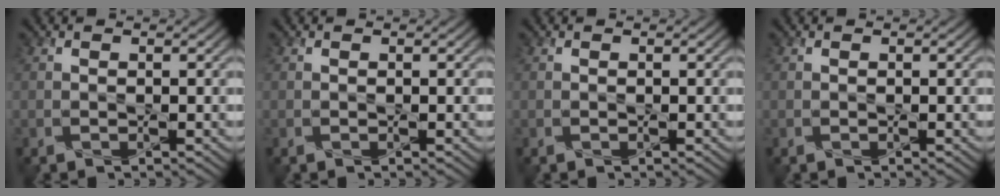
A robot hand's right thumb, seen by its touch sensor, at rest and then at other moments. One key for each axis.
{"total": 0.0}
{"total": 0.0}
{"total": 0.0}